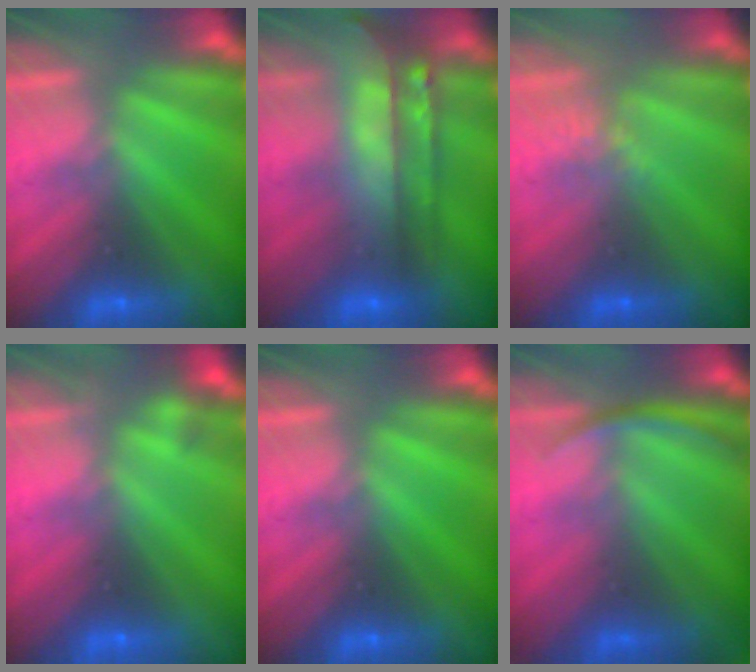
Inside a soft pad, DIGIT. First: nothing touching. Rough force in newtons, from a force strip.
{"total": 8.8}
{"total": 1.1}
{"total": 2.2}
{"total": 0.0}
{"total": 2.9}